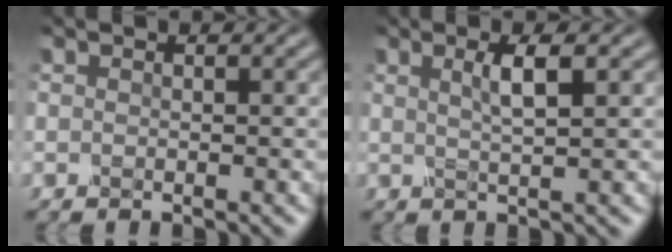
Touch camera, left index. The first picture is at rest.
{"total": 2.5, "force": [0.8, 0.6, 2.3], "torque": [-0.037, 0.001, 0.009]}